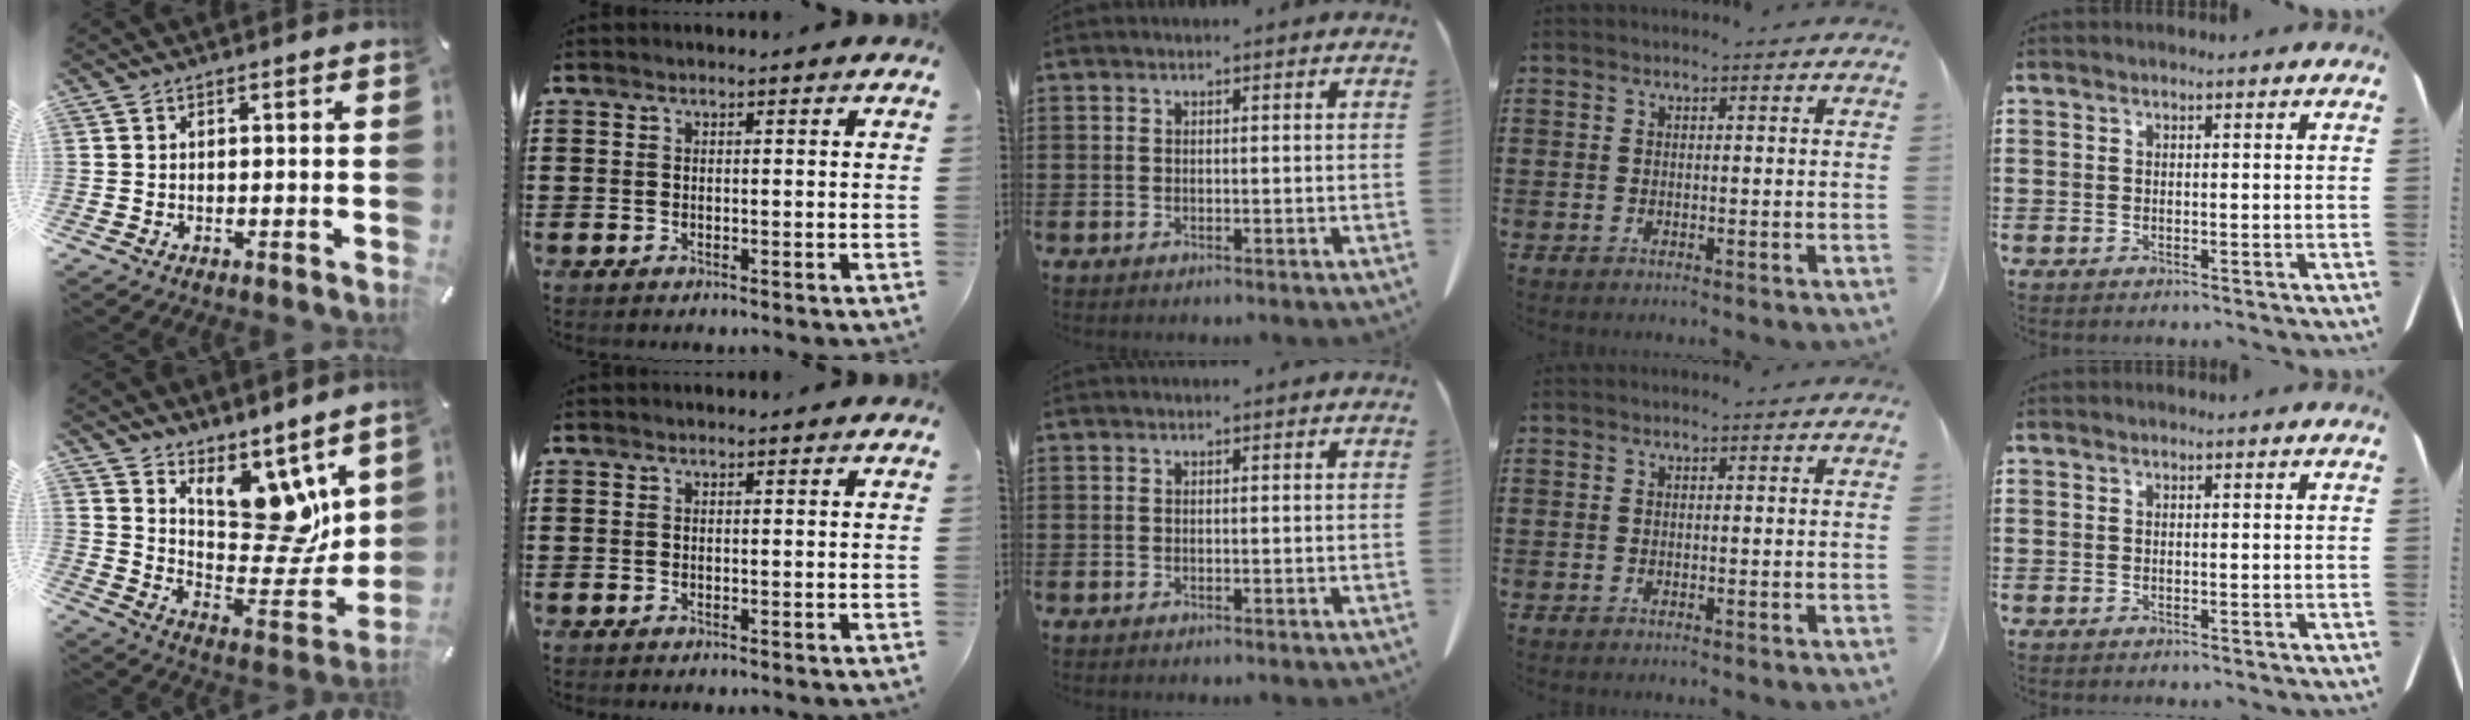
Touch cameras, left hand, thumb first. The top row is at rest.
{"thumb": {"total": 14.8, "force": [9.1, 9.0, 7.5], "torque": [-0.090, -0.089, 0.170]}}